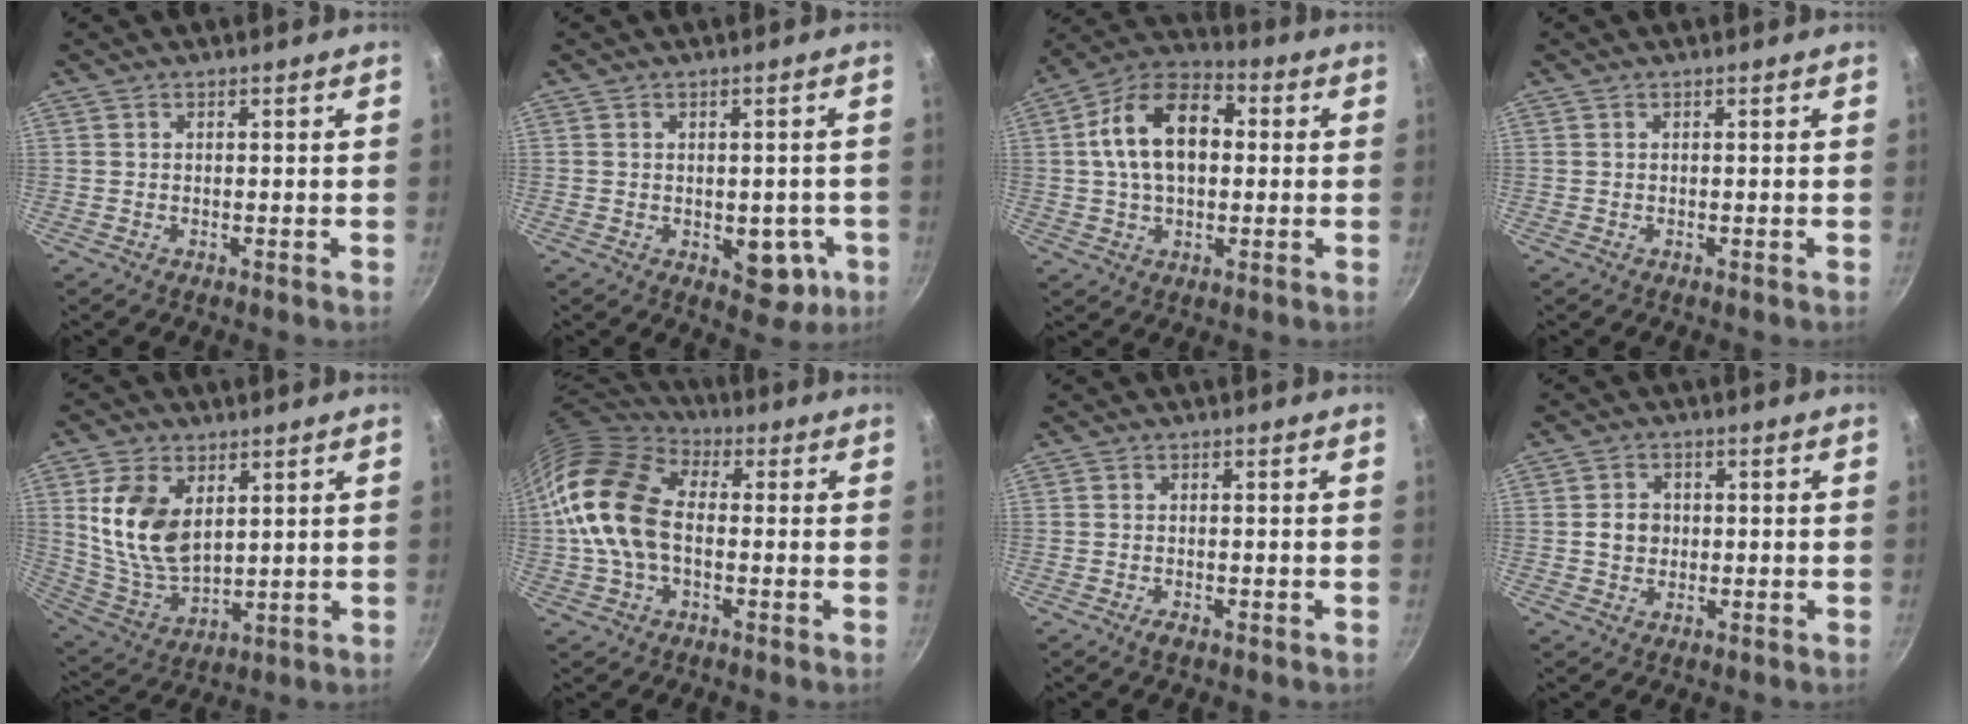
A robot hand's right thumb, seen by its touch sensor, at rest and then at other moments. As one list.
[{"total": 7.2, "force": [-1.8, 4.5, 5.3], "torque": [-0.031, 0.005, -0.016]}, {"total": 15.6, "force": [2.0, 9.9, 11.9], "torque": [-0.176, 0.030, 0.017]}, {"total": 0.0}, {"total": 13.9, "force": [3.9, 8.7, 10.1], "torque": [-0.182, -0.027, 0.088]}, {"total": 17.0, "force": [-0.4, 11.2, 12.7], "torque": [-0.228, 0.030, -0.023]}, {"total": 1.6, "force": [-1.0, 0.7, 1.1], "torque": [-0.022, 0.006, -0.019]}, {"total": 4.0, "force": [-0.1, 3.5, 1.9], "torque": [-0.014, 0.006, -0.004]}]